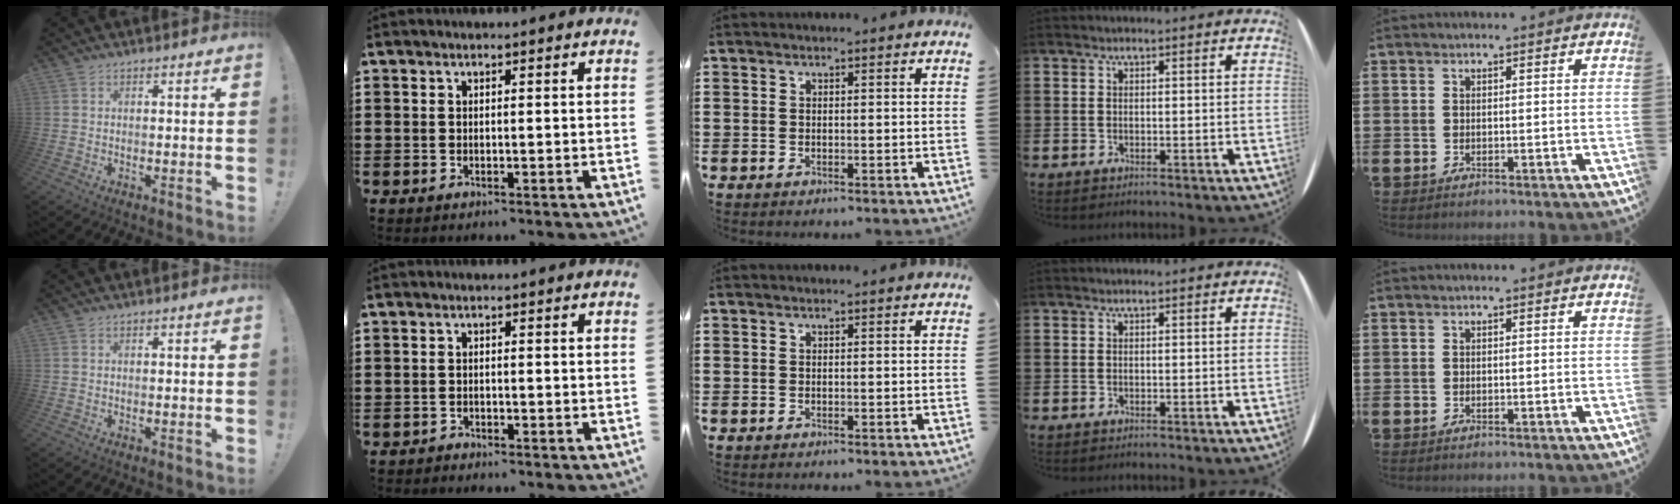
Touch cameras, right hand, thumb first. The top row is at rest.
{"index": {"total": 0.7, "force": [-0.7, 0.2, -0.1], "torque": [-0.002, 0.002, -0.016]}}